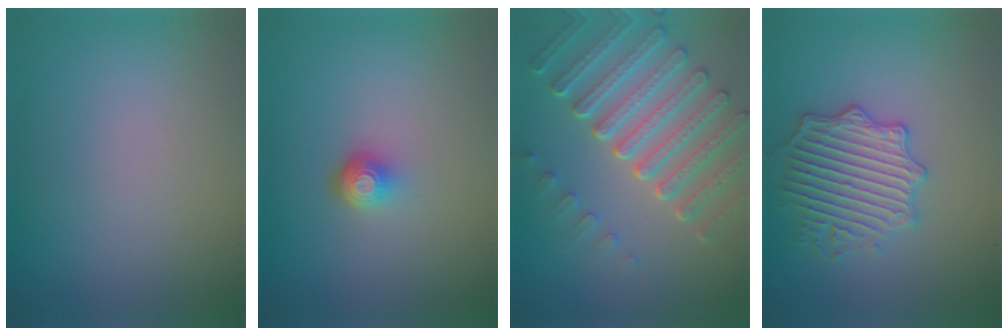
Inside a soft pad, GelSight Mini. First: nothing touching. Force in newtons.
{"total": 2.2, "press": 1.5, "slide": 1.6}
{"total": 7.2, "press": 5.4, "slide": 4.8}
{"total": 4.1, "press": 4.0, "slide": 0.5}